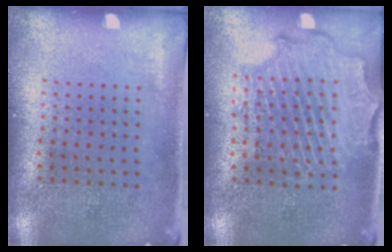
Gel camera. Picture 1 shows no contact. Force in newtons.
{"total": 2.2, "press": 2.1, "slide": 0.5}